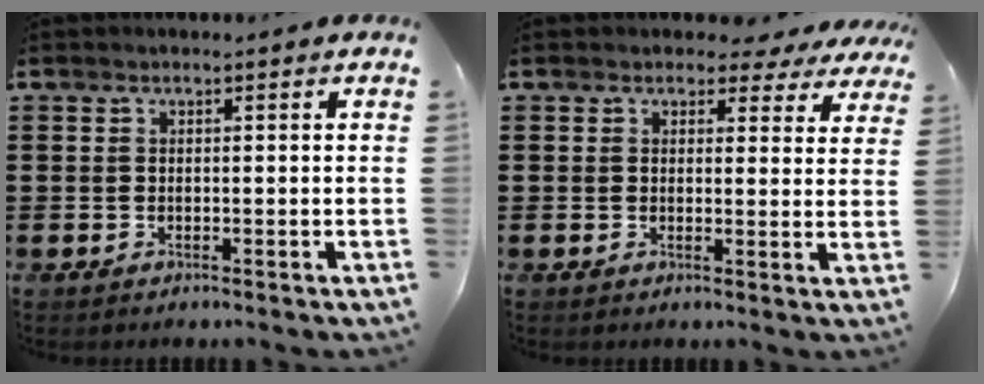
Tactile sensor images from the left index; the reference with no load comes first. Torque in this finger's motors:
{"motor_torque": [1.05, -1.09, 0.13, 0.00]}